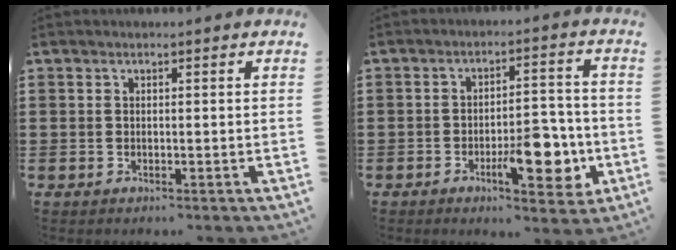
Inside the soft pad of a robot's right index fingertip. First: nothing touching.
{"total": 10.0, "force": [-3.6, 3.8, 8.5], "torque": [-0.110, -0.001, -0.055]}